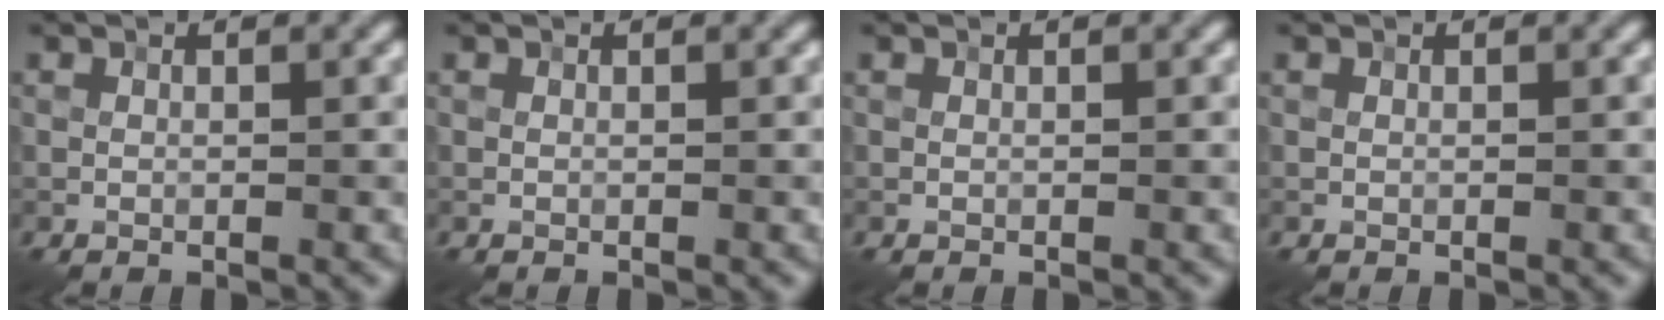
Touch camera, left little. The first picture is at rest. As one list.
[{"total": 0.0}, {"total": 0.0}, {"total": 0.0}]